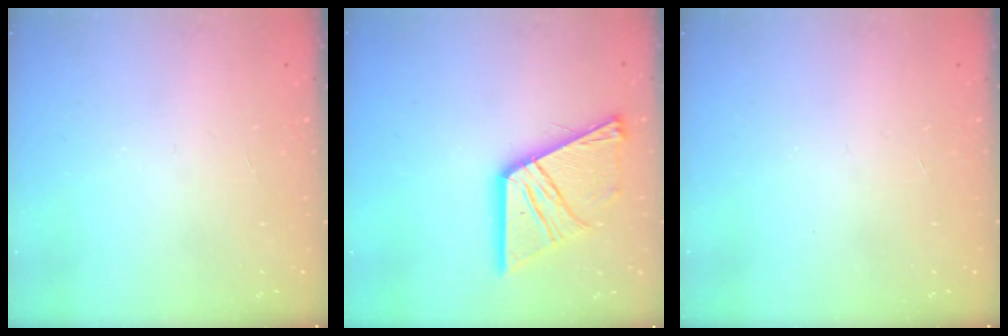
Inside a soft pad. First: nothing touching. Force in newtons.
{"total": 18.5, "press": 18.3, "slide": 2.1}
{"total": 0.0}